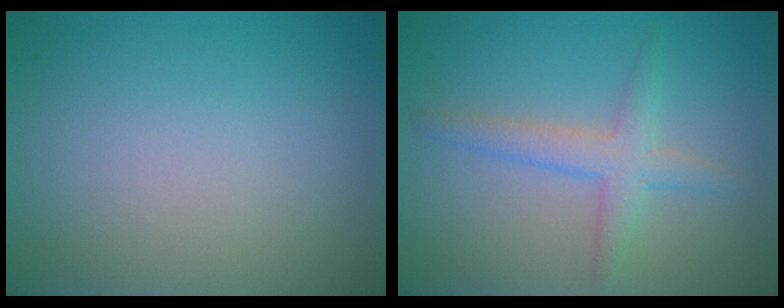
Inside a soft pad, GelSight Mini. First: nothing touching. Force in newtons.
{"total": 2.8, "press": 2.7, "slide": 0.2}